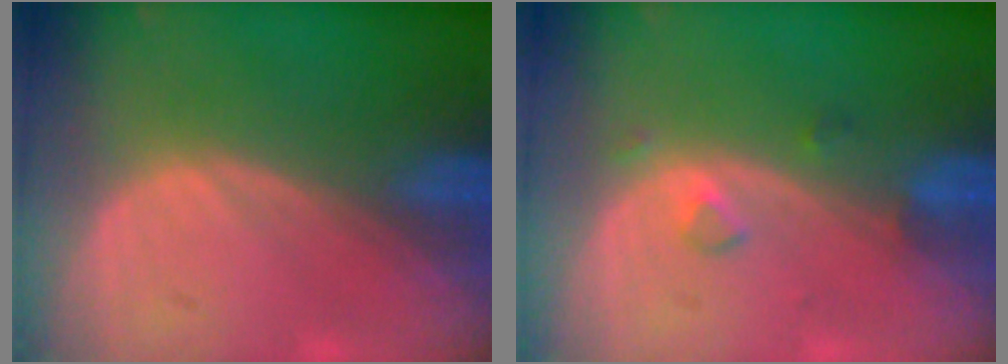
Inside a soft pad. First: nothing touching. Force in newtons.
{"total": 1.8, "press": 1.8, "slide": 0.1}